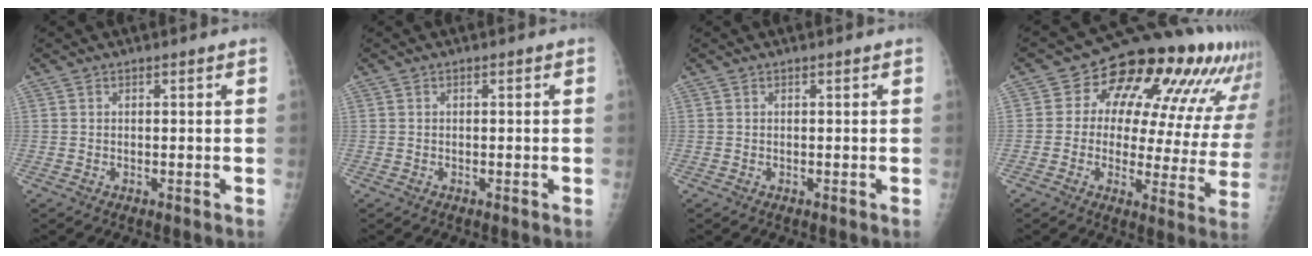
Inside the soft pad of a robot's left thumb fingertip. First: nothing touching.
{"total": 0.0}
{"total": 0.0}
{"total": 21.0, "force": [10.9, 10.6, 14.5], "torque": [-0.155, -0.015, 0.127]}